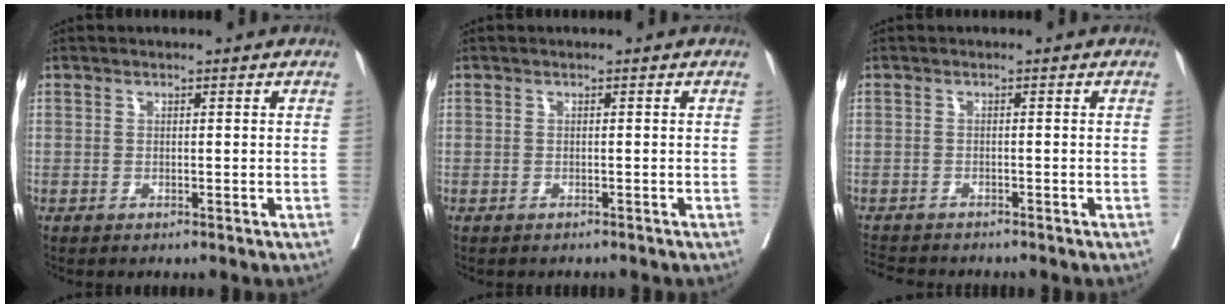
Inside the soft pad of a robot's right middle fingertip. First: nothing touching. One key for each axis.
{"total": 1.4, "fx": -1.2, "fy": 0.7, "fz": 0.0, "tx": -0.006, "ty": 0.002, "tz": -0.019}
{"total": 5.0, "fx": -4.7, "fy": 1.1, "fz": 1.4, "tx": -0.019, "ty": -0.010, "tz": -0.075}